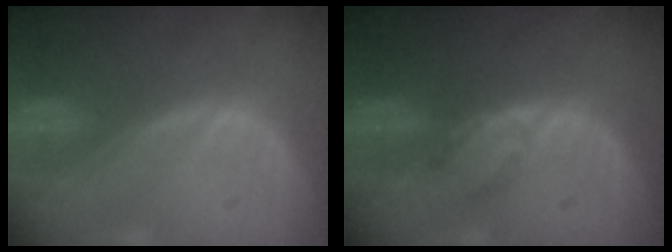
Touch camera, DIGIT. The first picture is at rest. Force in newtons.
{"total": 2.5, "press": 2.5, "slide": 0.3}